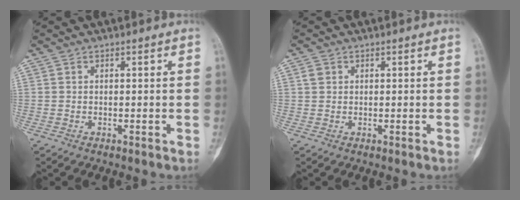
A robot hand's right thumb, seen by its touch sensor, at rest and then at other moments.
{"total": 1.4, "force": [0.5, 1.2, 0.5], "torque": [-0.004, 0.003, 0.007]}